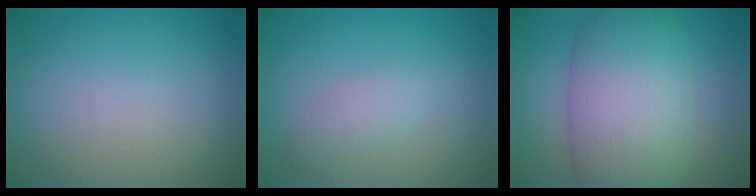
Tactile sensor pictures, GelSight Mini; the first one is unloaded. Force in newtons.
{"total": 1.9, "press": 1.9, "slide": 0.1}
{"total": 10.3, "press": 10.3, "slide": 0.5}